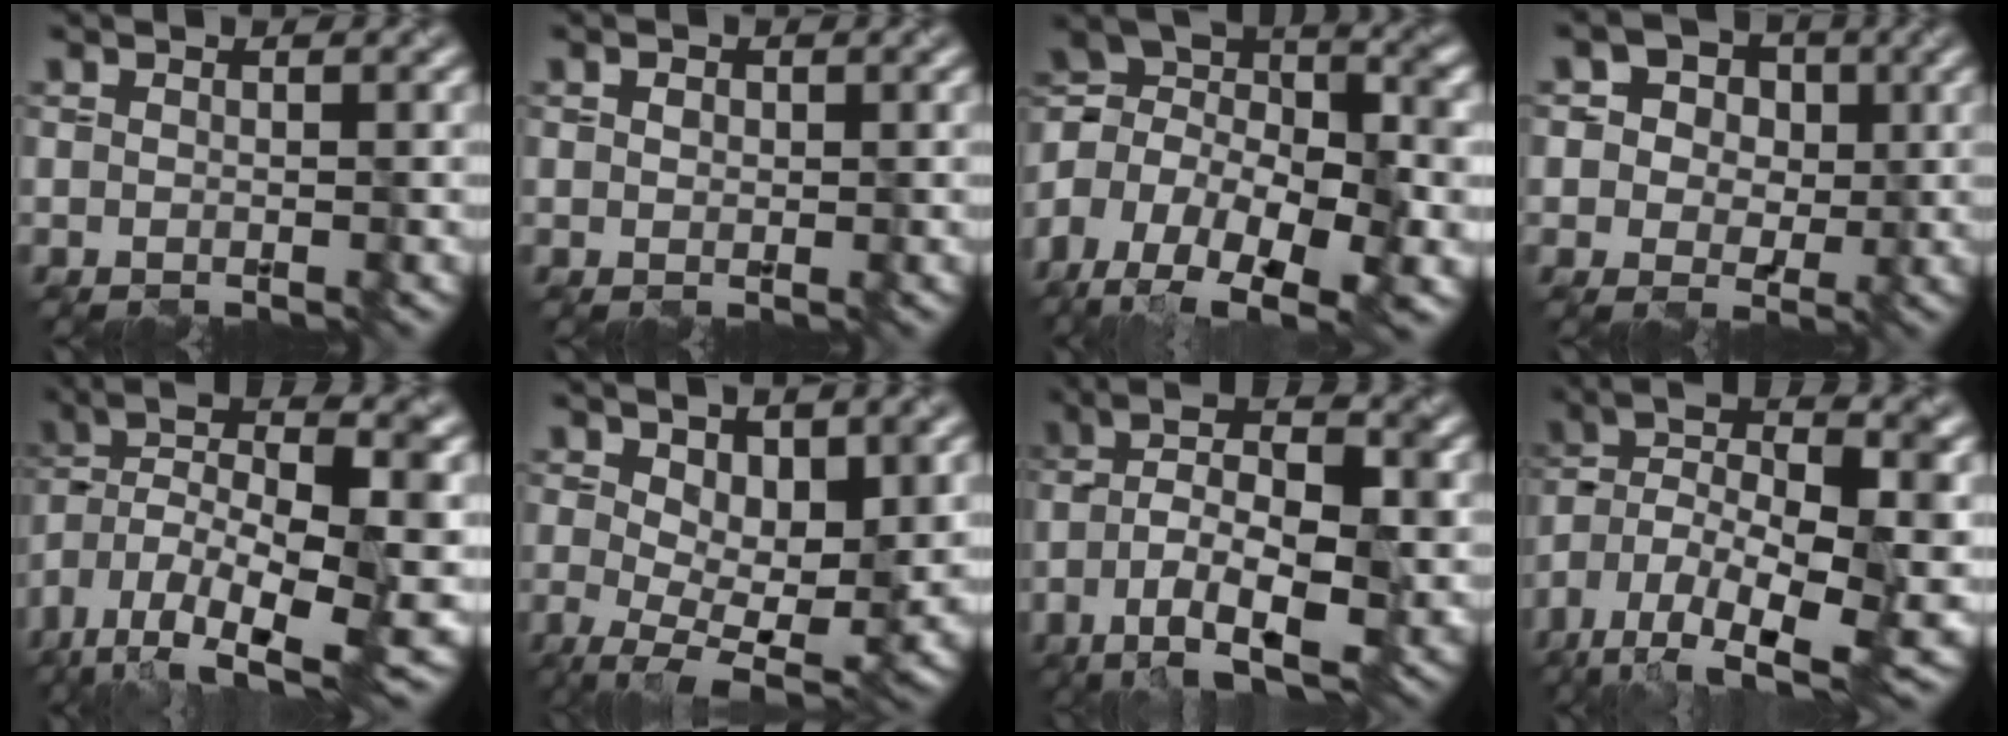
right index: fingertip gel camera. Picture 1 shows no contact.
{"total": 0.9, "force": [0.3, 0.8, 0.3], "torque": [-0.003, 0.001, 0.004]}
{"total": 11.5, "force": [-4.5, 6.9, 8.0], "torque": [-0.167, 0.012, -0.088]}
{"total": 6.3, "force": [2.3, 5.2, 2.6], "torque": [-0.036, 0.019, 0.019]}
{"total": 13.6, "force": [-5.2, 6.0, 11.1], "torque": [-0.223, 0.006, -0.090]}
{"total": 9.3, "force": [-0.3, 4.6, 8.1], "torque": [-0.133, -0.016, -0.004]}
{"total": 9.7, "force": [-3.4, 3.9, 8.2], "torque": [-0.141, 0.007, -0.062]}
{"total": 13.1, "force": [-6.0, 6.0, 9.9], "torque": [-0.200, 0.005, -0.109]}